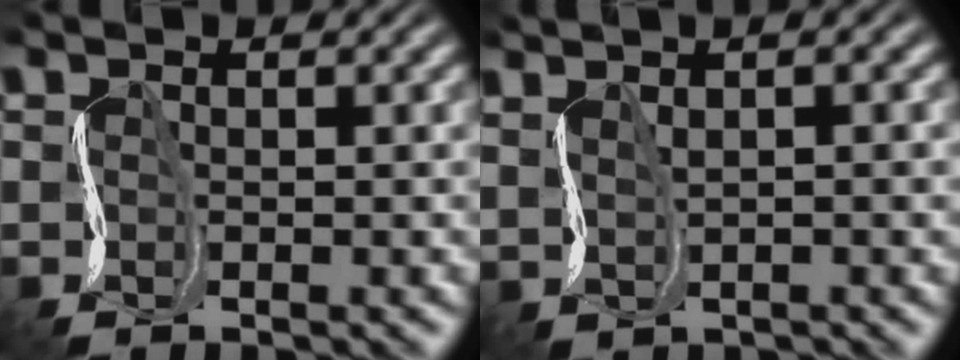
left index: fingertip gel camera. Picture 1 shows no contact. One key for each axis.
{"total": 1.4, "fx": 0.2, "fy": -1.2, "fz": -0.5, "tx": -0.001, "ty": -0.007, "tz": 0.015}